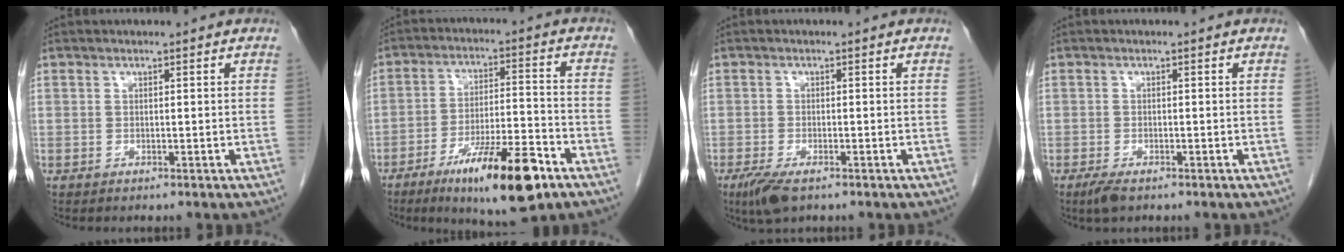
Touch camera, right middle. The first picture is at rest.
{"total": 14.5, "force": [-8.5, 2.1, 11.5], "torque": [-0.192, -0.015, -0.136]}
{"total": 4.4, "force": [-2.8, 1.3, 3.1], "torque": [-0.066, -0.010, -0.047]}
{"total": 2.3, "force": [-1.5, 0.7, 1.6], "torque": [-0.036, -0.005, -0.026]}